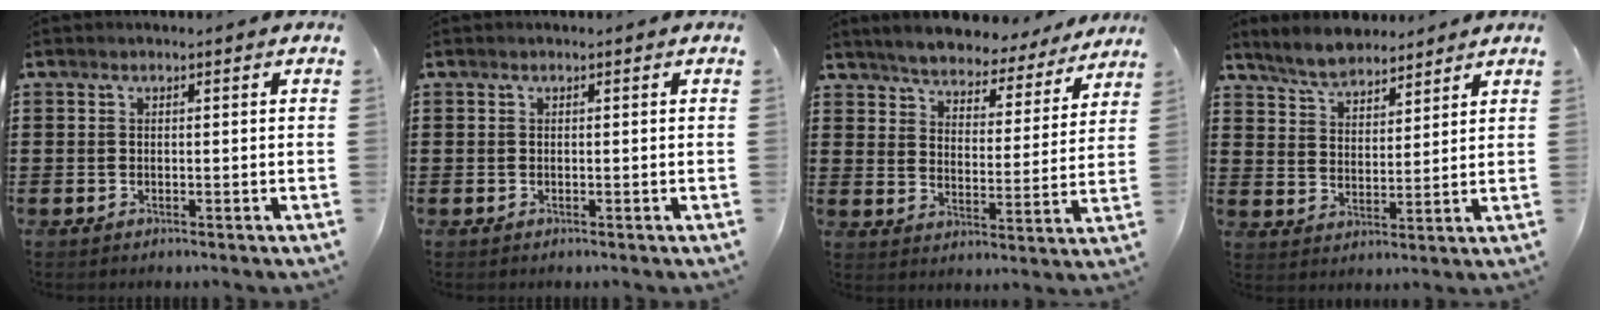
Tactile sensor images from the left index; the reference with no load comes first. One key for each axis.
{"total": 0.0}
{"total": 4.6, "fx": 4.6, "fy": 0.1, "fz": 0.1, "tx": -0.031, "ty": -0.039, "tz": 0.074}
{"total": 5.5, "fx": 5.2, "fy": 1.5, "fz": 1.2, "tx": -0.044, "ty": -0.007, "tz": 0.097}